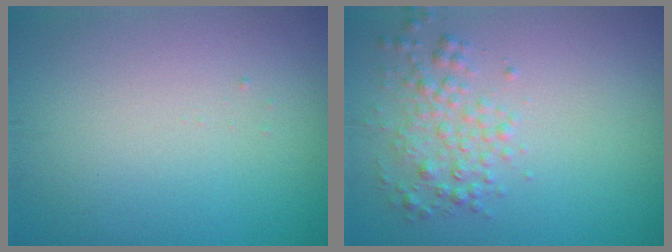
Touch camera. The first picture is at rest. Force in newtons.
{"total": 2.5, "press": 2.5, "slide": 0.1}